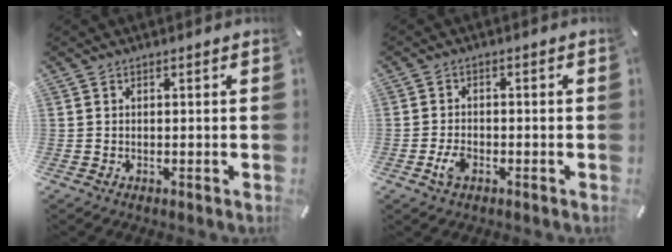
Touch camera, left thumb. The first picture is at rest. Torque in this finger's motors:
{"motor_torque": [-0.03, 0.80, 0.03, -0.01, 0.04]}